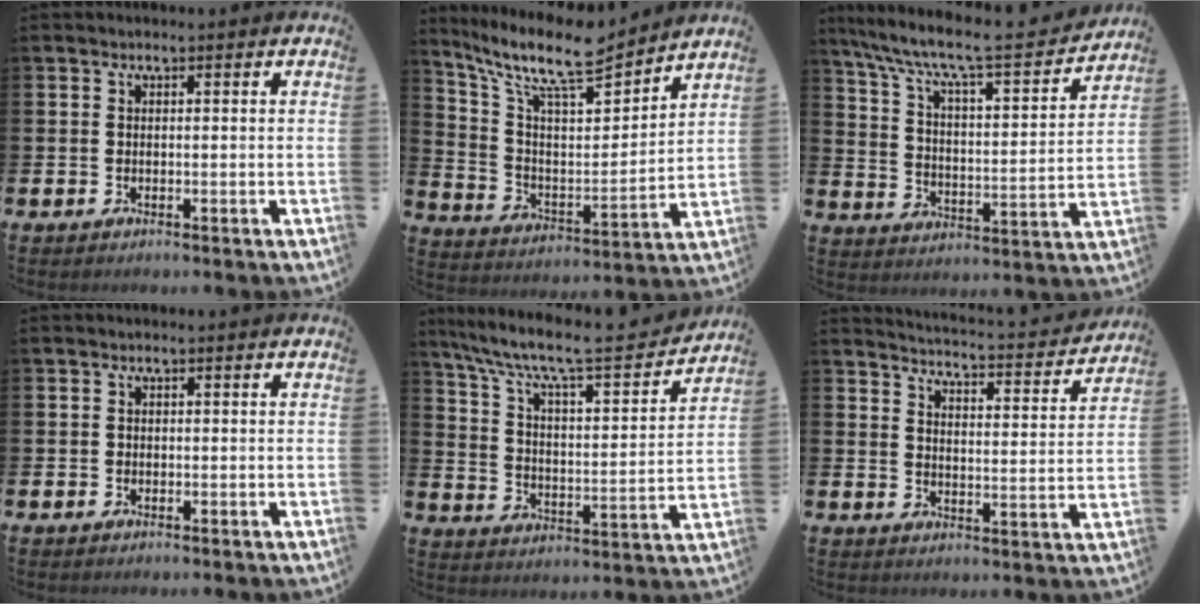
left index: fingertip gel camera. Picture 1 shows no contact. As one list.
[{"total": 11.0, "force": [9.4, 2.5, 5.2], "torque": [-0.123, -0.066, 0.159]}, {"total": 8.3, "force": [7.2, 1.6, 3.9], "torque": [-0.105, -0.054, 0.115]}, {"total": 0.5, "force": [-0.1, 0.5, 0.1], "torque": [-0.005, 0.006, -0.002]}, {"total": 8.9, "force": [7.7, 1.7, 4.2], "torque": [-0.105, -0.060, 0.122]}, {"total": 4.0, "force": [3.9, 0.1, 0.8], "torque": [-0.022, -0.042, 0.059]}]